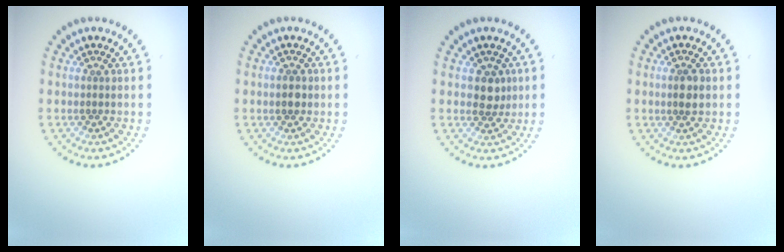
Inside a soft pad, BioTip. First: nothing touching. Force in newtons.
{"total": 1.7, "press": 1.7, "slide": 0.1}
{"total": 2.0, "press": 1.8, "slide": 0.9}
{"total": 1.8, "press": 1.7, "slide": 0.7}